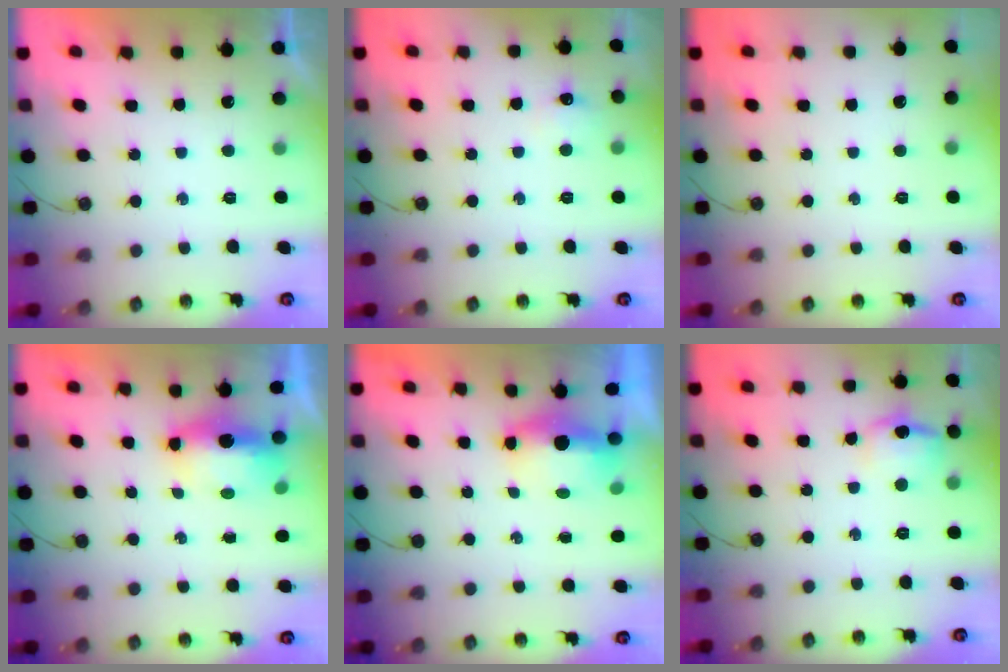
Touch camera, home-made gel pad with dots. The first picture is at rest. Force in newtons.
{"total": 5.3, "press": 5.3, "slide": 0.7}
{"total": 0.0}
{"total": 8.3, "press": 7.1, "slide": 4.2}
{"total": 5.6, "press": 5.6, "slide": 0.6}
{"total": 11.3, "press": 11.3, "slide": 0.9}